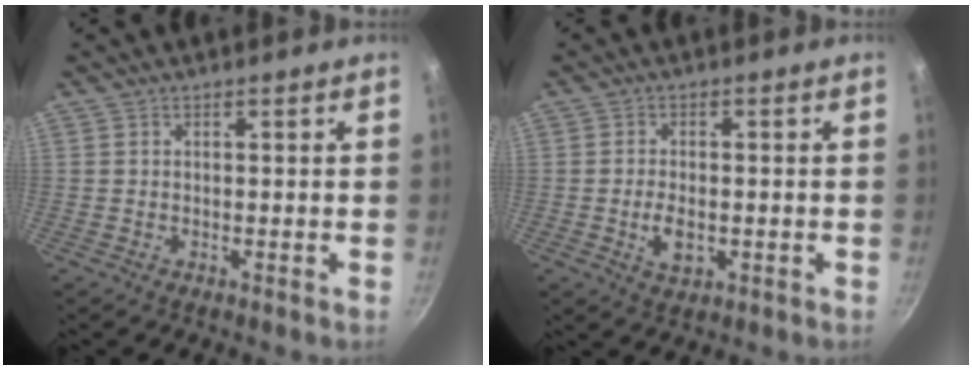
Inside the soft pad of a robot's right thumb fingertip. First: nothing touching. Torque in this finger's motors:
{"motor_torque": [-0.49, 0.06, -0.07, 0.09, 0.02]}